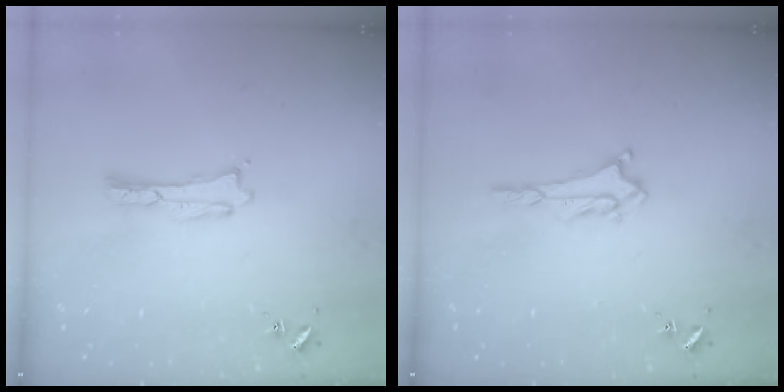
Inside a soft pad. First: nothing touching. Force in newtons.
{"total": 2.4, "press": 2.4, "slide": 0.4}